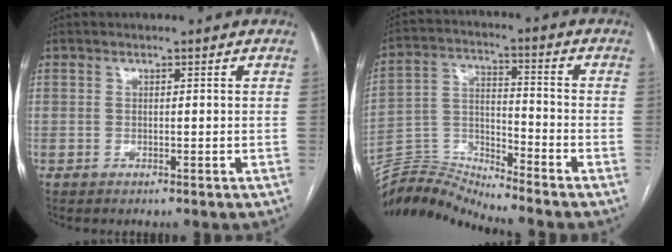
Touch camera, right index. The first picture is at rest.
{"total": 10.5, "force": [-10.4, -1.6, -0.6], "torque": [0.000, 0.047, -0.196]}